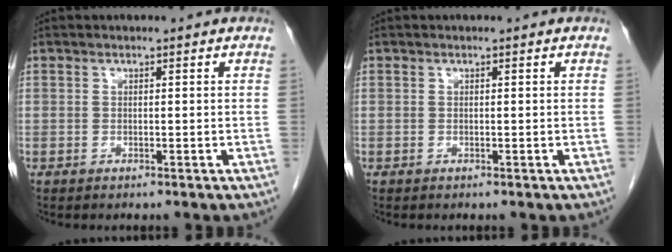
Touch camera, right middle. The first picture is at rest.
{"total": 0.0}